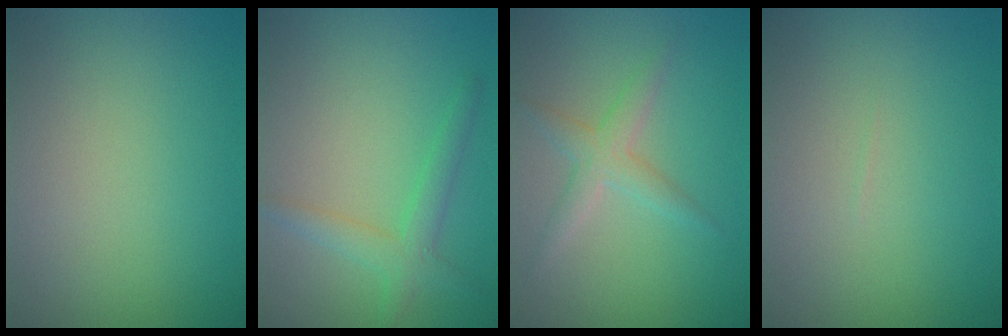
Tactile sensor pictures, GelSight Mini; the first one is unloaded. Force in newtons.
{"total": 2.5, "press": 2.5, "slide": 0.1}
{"total": 2.3, "press": 2.3, "slide": 0.1}
{"total": 0.0}